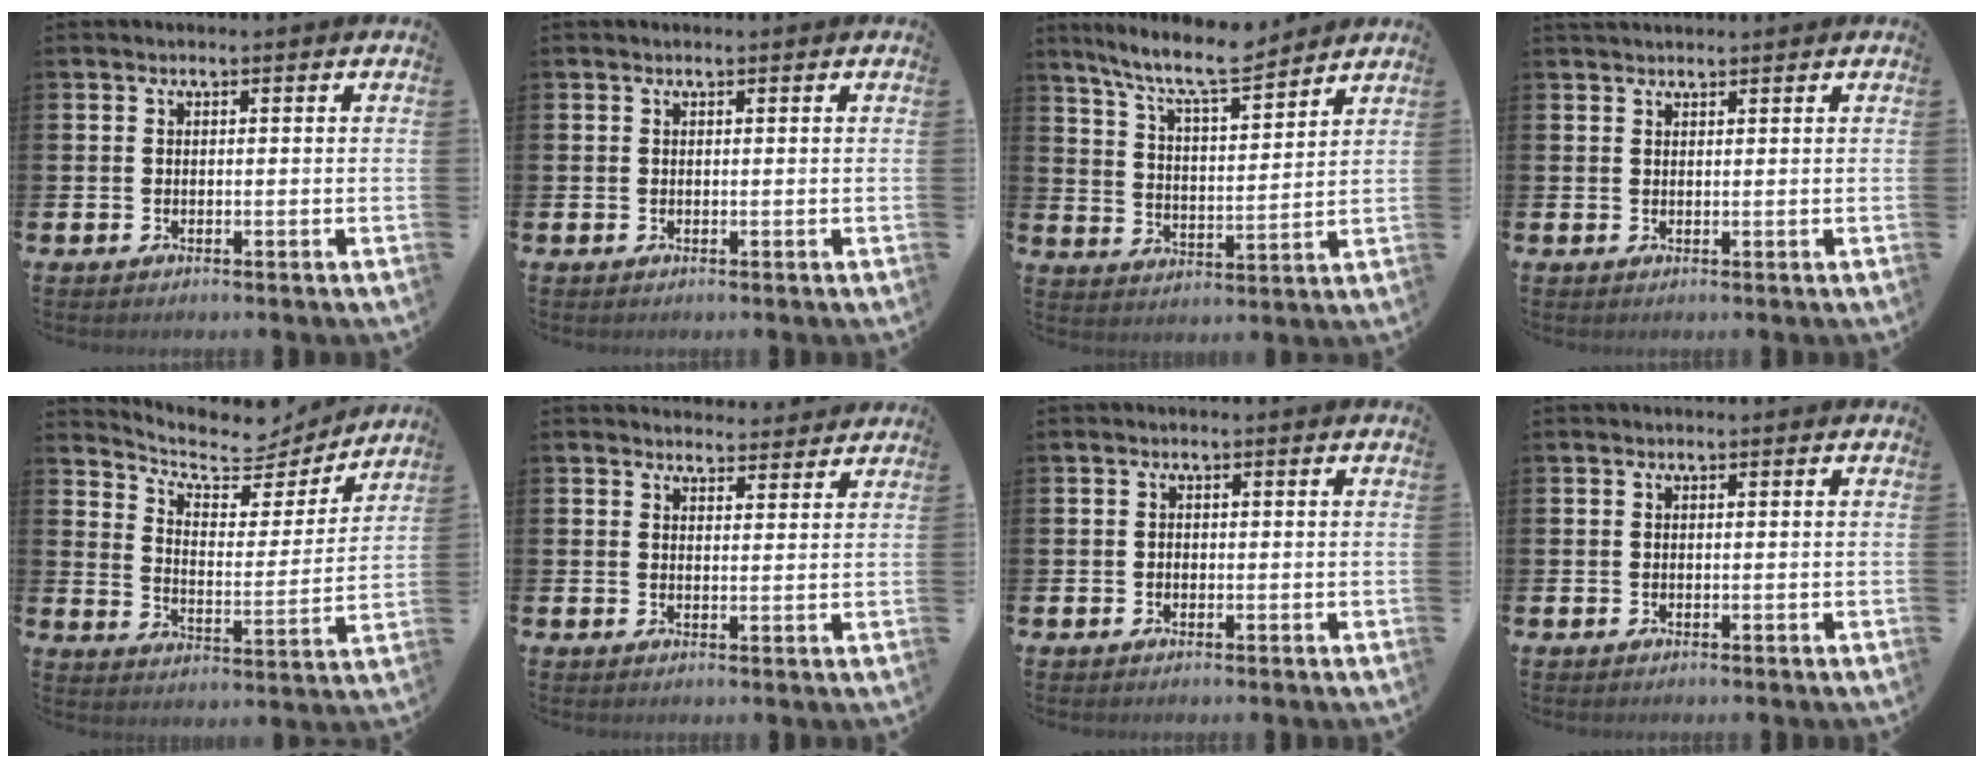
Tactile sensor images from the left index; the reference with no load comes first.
{"total": 0.0}
{"total": 9.4, "force": [8.4, 1.1, 4.1], "torque": [-0.100, -0.046, 0.149]}
{"total": 1.5, "force": [1.4, 0.3, 0.1], "torque": [0.005, -0.003, 0.025]}
{"total": 7.7, "force": [6.9, 2.6, 1.9], "torque": [-0.064, -0.059, 0.116]}
{"total": 3.4, "force": [3.3, 0.7, -0.2], "torque": [0.008, -0.021, 0.059]}
{"total": 0.5, "force": [-0.2, 0.4, 0.2], "torque": [-0.009, 0.006, -0.004]}
{"total": 0.0}